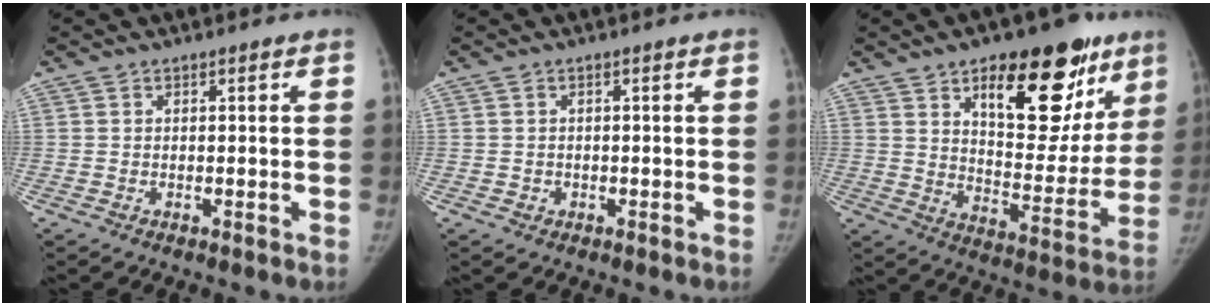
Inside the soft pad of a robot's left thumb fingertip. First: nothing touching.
{"total": 1.0, "force": [-0.3, 1.0, 0.2], "torque": [0.002, 0.003, -0.003]}
{"total": 24.0, "force": [12.7, 11.1, 17.0], "torque": [-0.174, -0.047, 0.189]}